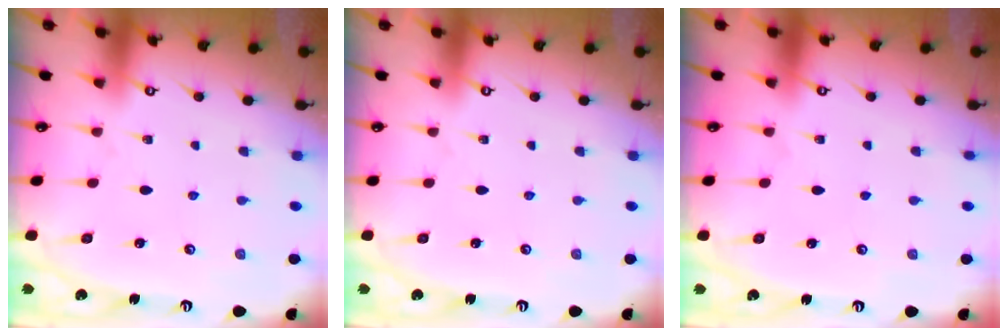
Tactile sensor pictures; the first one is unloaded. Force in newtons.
{"total": 0.0}
{"total": 0.0}